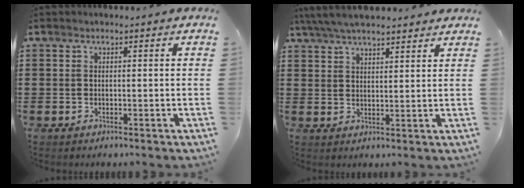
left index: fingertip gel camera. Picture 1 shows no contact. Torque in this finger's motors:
{"motor_torque": [1.10, -1.04, 0.43, 0.21]}